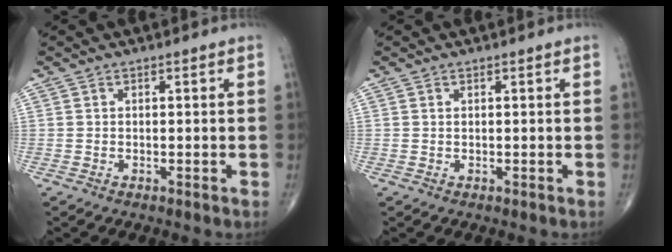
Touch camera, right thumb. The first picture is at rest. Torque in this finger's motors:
{"motor_torque": [0.10, 0.05, -0.09, -0.18, 0.01]}